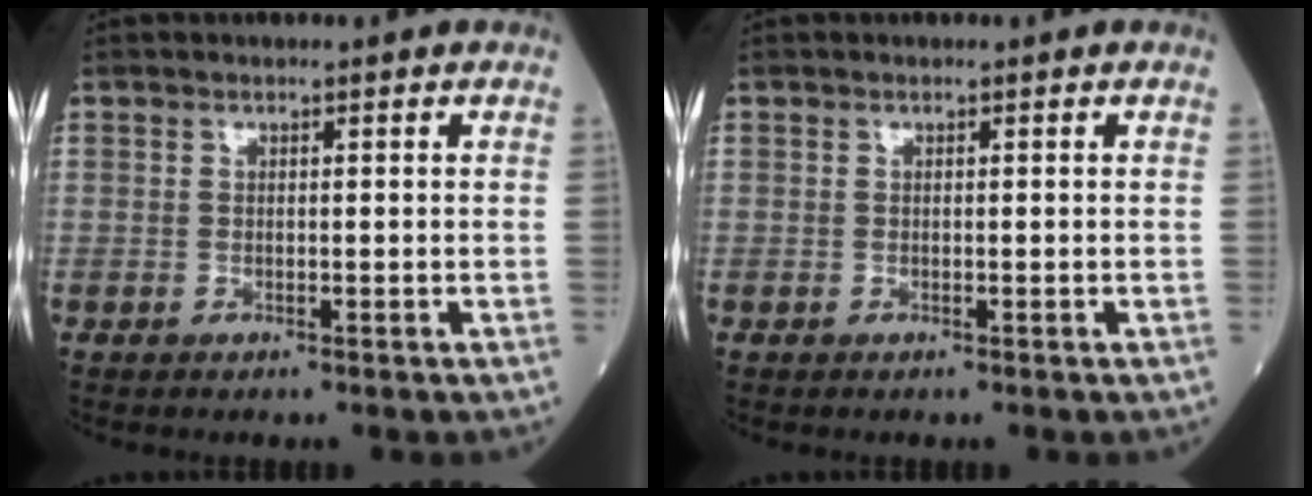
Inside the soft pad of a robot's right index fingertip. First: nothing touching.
{"total": 0.0}